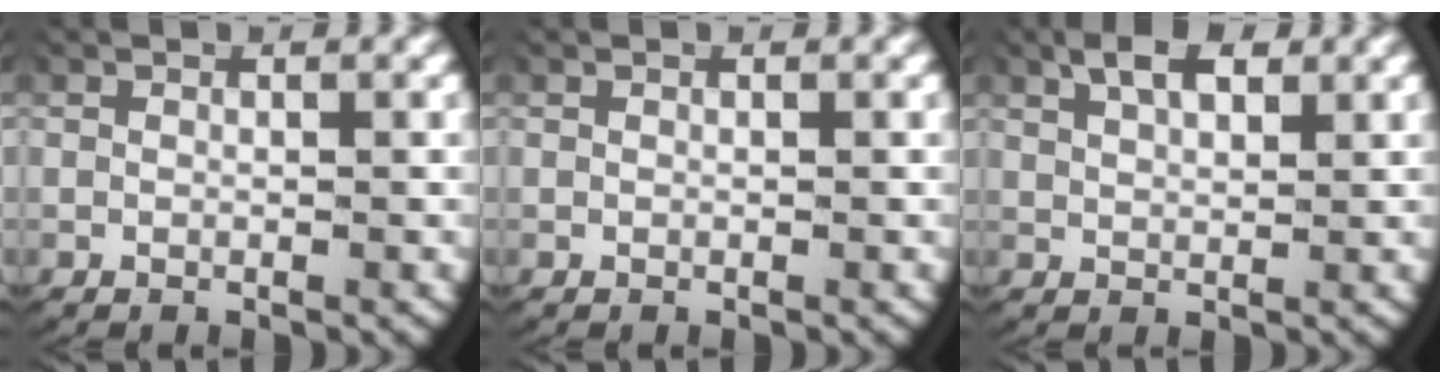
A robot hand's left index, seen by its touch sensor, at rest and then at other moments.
{"total": 0.0}
{"total": 3.5, "force": [2.4, 1.3, 2.2], "torque": [-0.039, 0.003, 0.044]}